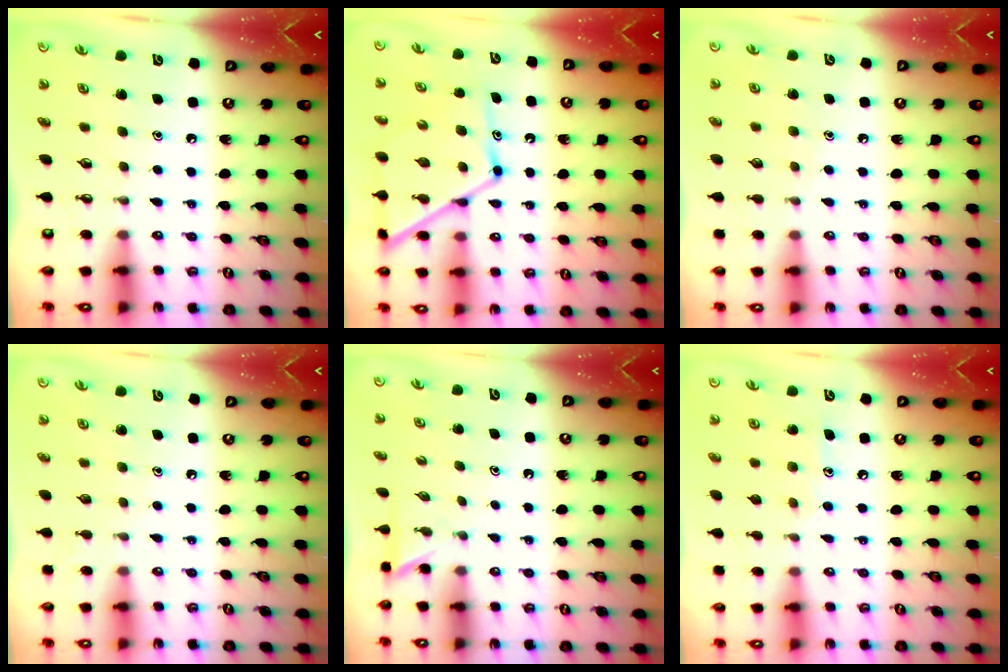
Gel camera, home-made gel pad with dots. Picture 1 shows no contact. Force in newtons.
{"total": 14.2, "press": 14.1, "slide": 1.4}
{"total": 3.8, "press": 3.8, "slide": 0.3}
{"total": 2.5, "press": 2.5, "slide": 0.3}
{"total": 2.3, "press": 2.3, "slide": 0.2}
{"total": 7.0, "press": 7.0, "slide": 0.1}